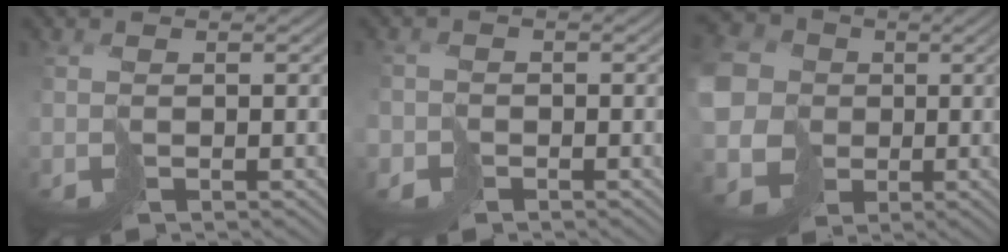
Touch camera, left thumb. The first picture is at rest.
{"total": 2.0, "force": [-1.5, 1.3, -0.2], "torque": [0.007, -0.007, -0.032]}
{"total": 13.5, "force": [0.2, 11.8, 6.6], "torque": [-0.201, -0.018, -0.001]}